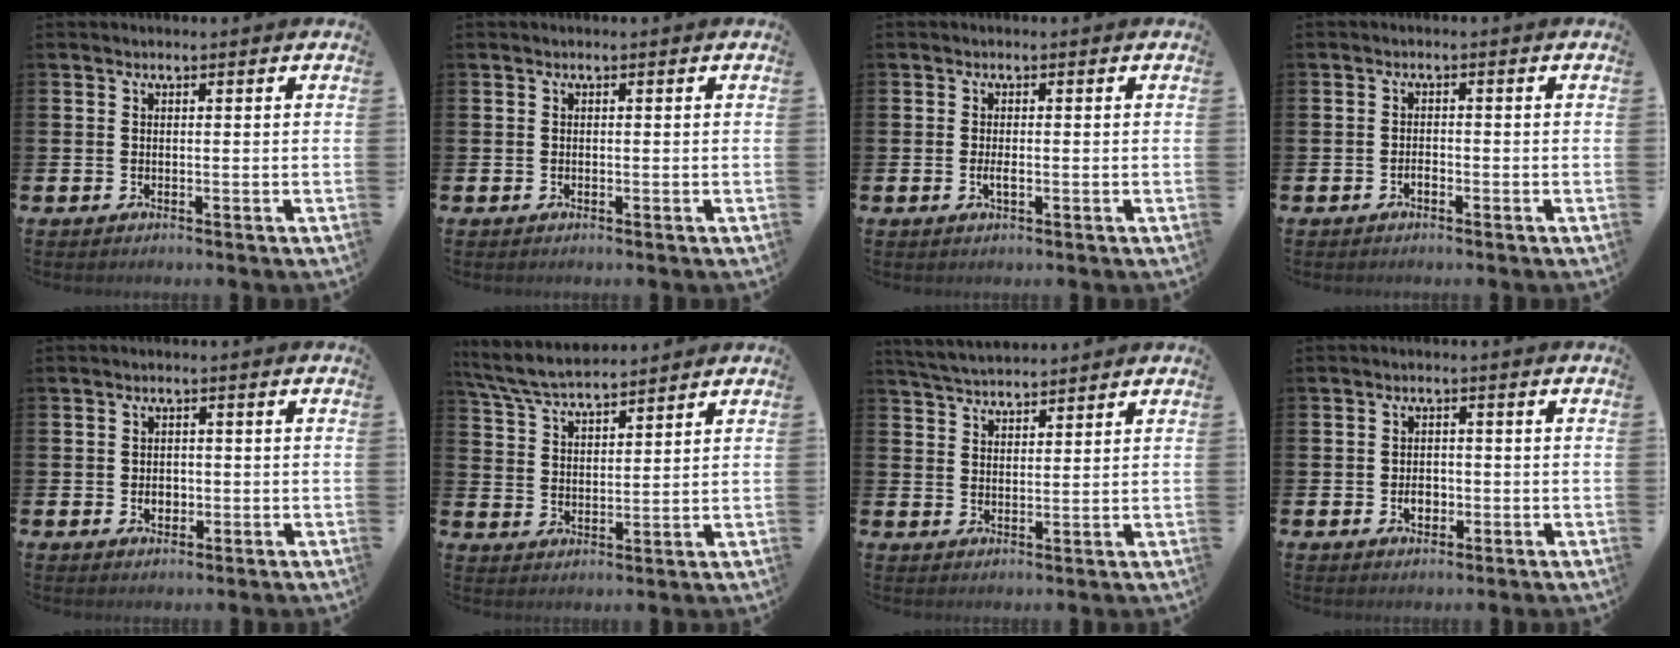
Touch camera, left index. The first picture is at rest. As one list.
[{"total": 0.0}, {"total": 1.5, "force": [-0.3, 0.5, 1.3], "torque": [-0.033, 0.003, -0.005]}, {"total": 1.2, "force": [-0.7, 0.7, 0.7], "torque": [-0.022, 0.004, -0.013]}, {"total": 2.1, "force": [-0.4, 1.6, 1.3], "torque": [-0.011, -0.001, -0.014]}, {"total": 6.3, "force": [6.0, 0.9, 1.5], "torque": [-0.058, -0.022, 0.111]}, {"total": 4.2, "force": [4.1, 0.5, 0.5], "torque": [-0.025, -0.016, 0.076]}, {"total": 2.5, "force": [-0.7, 1.8, 1.6], "torque": [-0.015, -0.003, -0.019]}]